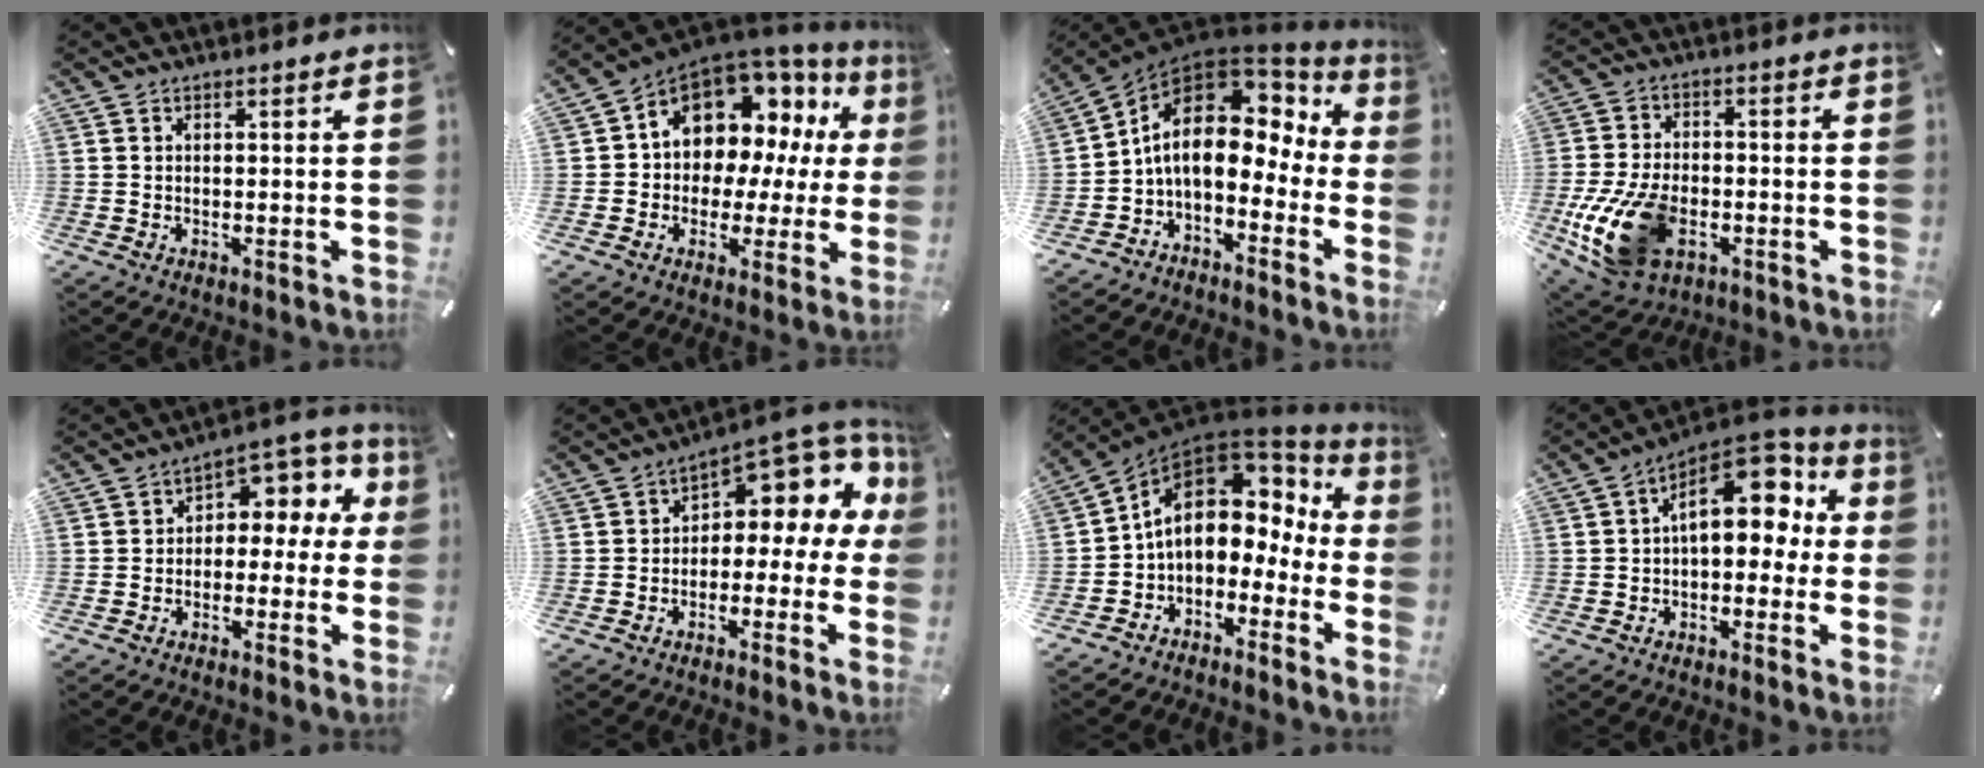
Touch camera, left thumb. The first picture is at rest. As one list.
[{"total": 11.3, "force": [5.7, 8.7, 4.4], "torque": [-0.081, -0.054, 0.107]}, {"total": 12.6, "force": [1.7, 8.1, 9.5], "torque": [-0.173, -0.021, 0.028]}, {"total": 16.7, "force": [-5.1, 10.7, 11.8], "torque": [-0.244, 0.014, -0.082]}, {"total": 7.1, "force": [1.3, 5.4, 4.4], "torque": [-0.060, -0.008, 0.021]}, {"total": 8.4, "force": [5.0, 4.8, 4.9], "torque": [-0.073, -0.046, 0.084]}, {"total": 11.8, "force": [2.6, 8.1, 8.1], "torque": [-0.139, -0.019, 0.042]}, {"total": 15.0, "force": [5.4, 9.1, 10.7], "torque": [-0.146, -0.033, 0.096]}]